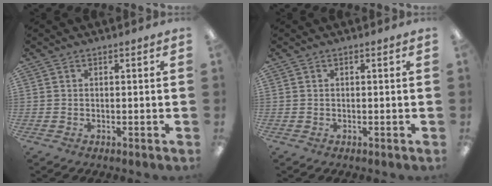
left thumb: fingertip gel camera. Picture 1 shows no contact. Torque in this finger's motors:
{"motor_torque": [0.00, 0.00, -0.10, 0.10, 0.00]}